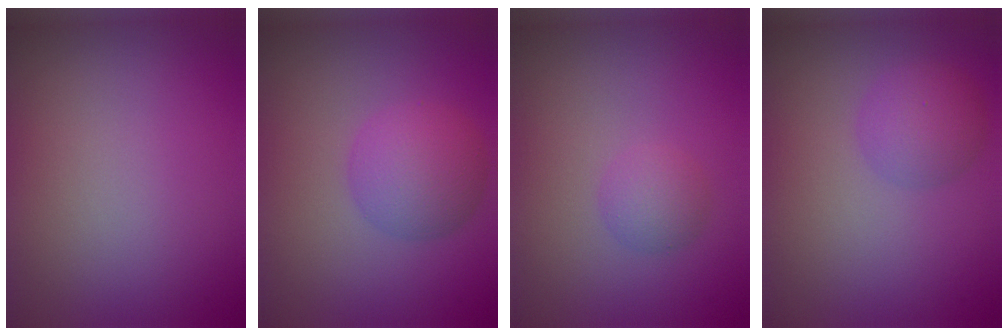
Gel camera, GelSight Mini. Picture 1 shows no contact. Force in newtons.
{"total": 4.3, "press": 4.3, "slide": 0.0}
{"total": 1.9, "press": 1.9, "slide": 0.1}
{"total": 2.9, "press": 2.9, "slide": 0.1}